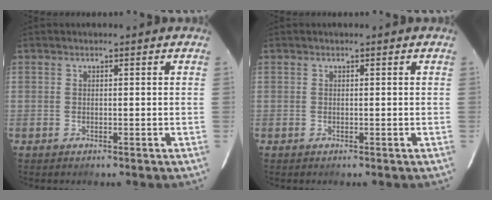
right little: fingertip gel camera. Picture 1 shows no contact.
{"total": 0.0}